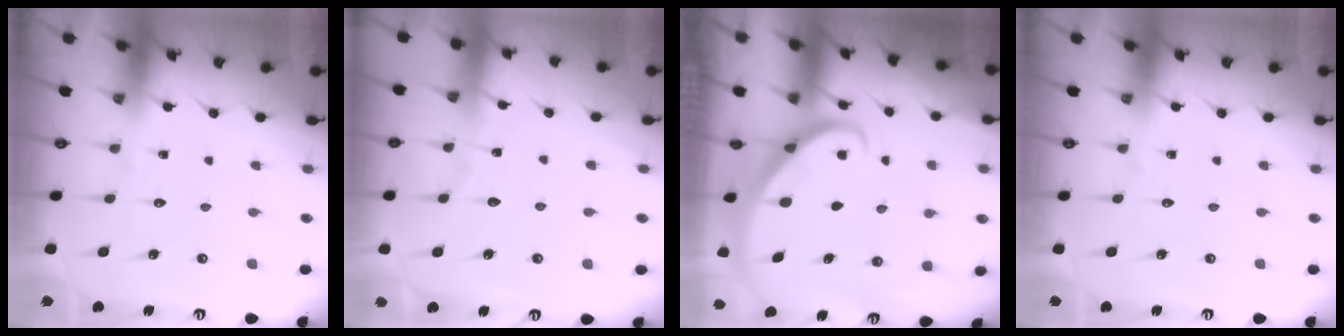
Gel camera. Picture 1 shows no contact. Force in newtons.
{"total": 2.0, "press": 2.0, "slide": 0.1}
{"total": 2.7, "press": 2.7, "slide": 0.2}
{"total": 0.0}